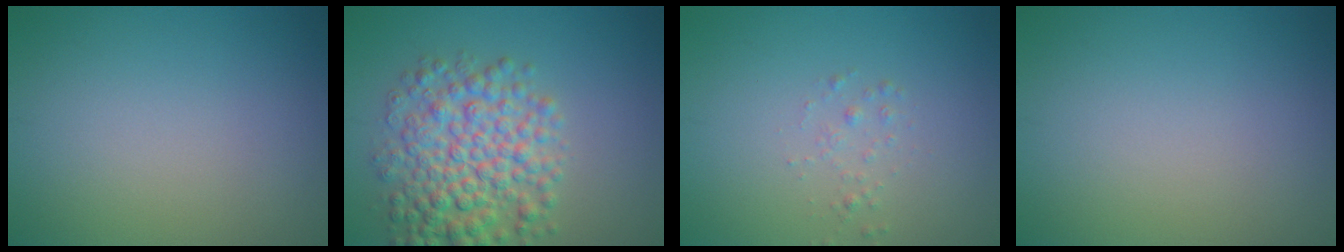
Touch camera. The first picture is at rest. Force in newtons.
{"total": 6.5, "press": 6.5, "slide": 0.1}
{"total": 0.8, "press": 0.7, "slide": 0.1}
{"total": 0.0}